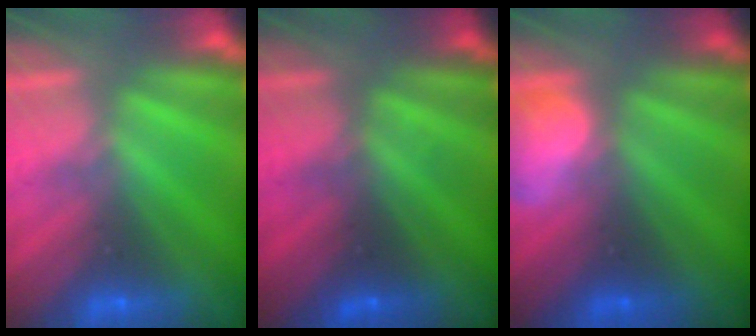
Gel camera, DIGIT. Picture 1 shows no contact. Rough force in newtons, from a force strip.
{"total": 1.3}
{"total": 2.8}